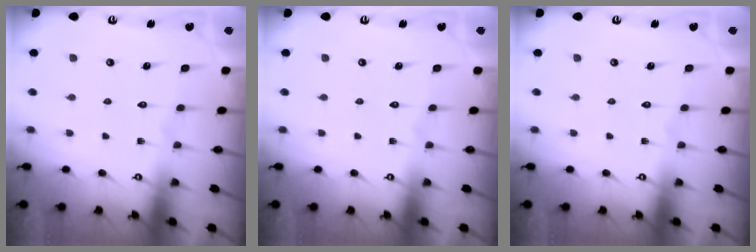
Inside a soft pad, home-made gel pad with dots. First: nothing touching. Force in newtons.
{"total": 0.0}
{"total": 0.0}